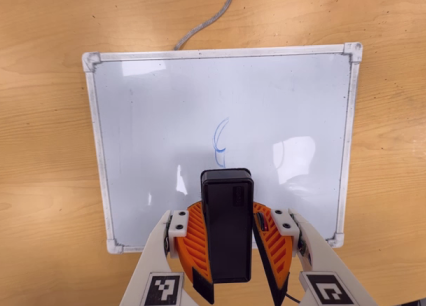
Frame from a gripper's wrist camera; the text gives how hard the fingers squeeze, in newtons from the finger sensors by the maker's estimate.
{"total": 8.4, "left": 9.0, "right": 7.9}